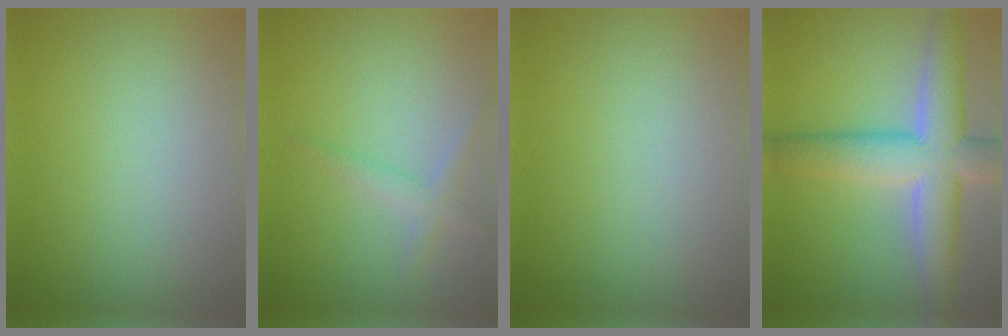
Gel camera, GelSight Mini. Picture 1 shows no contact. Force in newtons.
{"total": 1.7, "press": 1.6, "slide": 0.1}
{"total": 0.0}
{"total": 8.4, "press": 8.4, "slide": 0.5}